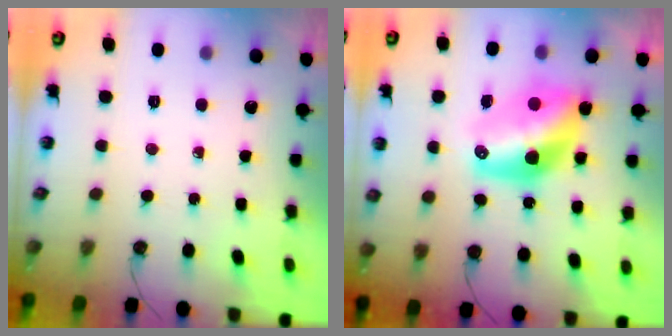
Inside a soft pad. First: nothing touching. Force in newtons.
{"total": 13.2, "press": 13.2, "slide": 1.0}